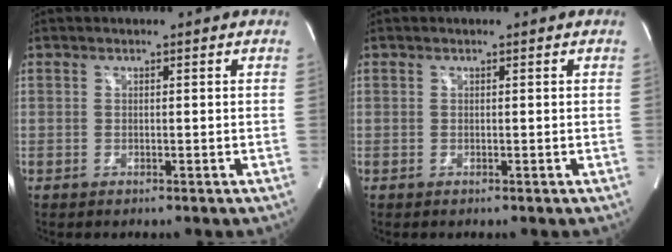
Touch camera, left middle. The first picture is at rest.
{"total": 0.0}